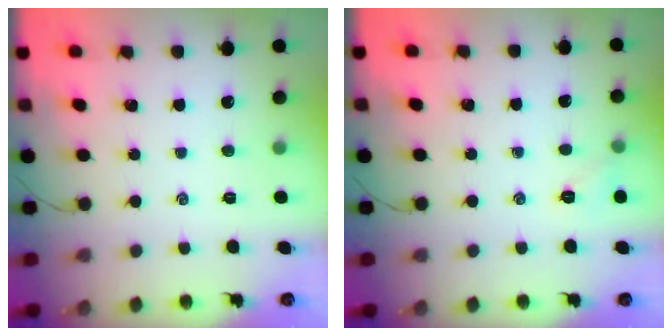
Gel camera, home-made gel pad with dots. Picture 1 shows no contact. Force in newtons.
{"total": 5.7, "press": 5.6, "slide": 1.4}